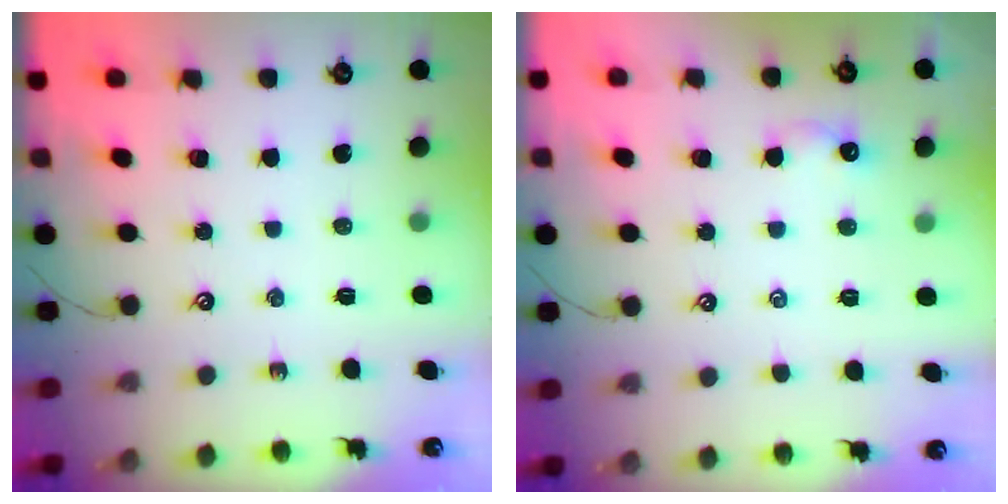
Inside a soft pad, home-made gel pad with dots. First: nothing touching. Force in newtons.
{"total": 1.6, "press": 1.5, "slide": 0.4}